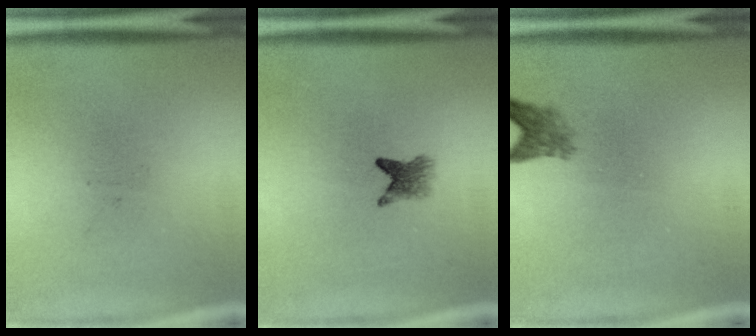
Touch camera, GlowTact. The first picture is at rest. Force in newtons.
{"total": 2.9}
{"total": 2.5}